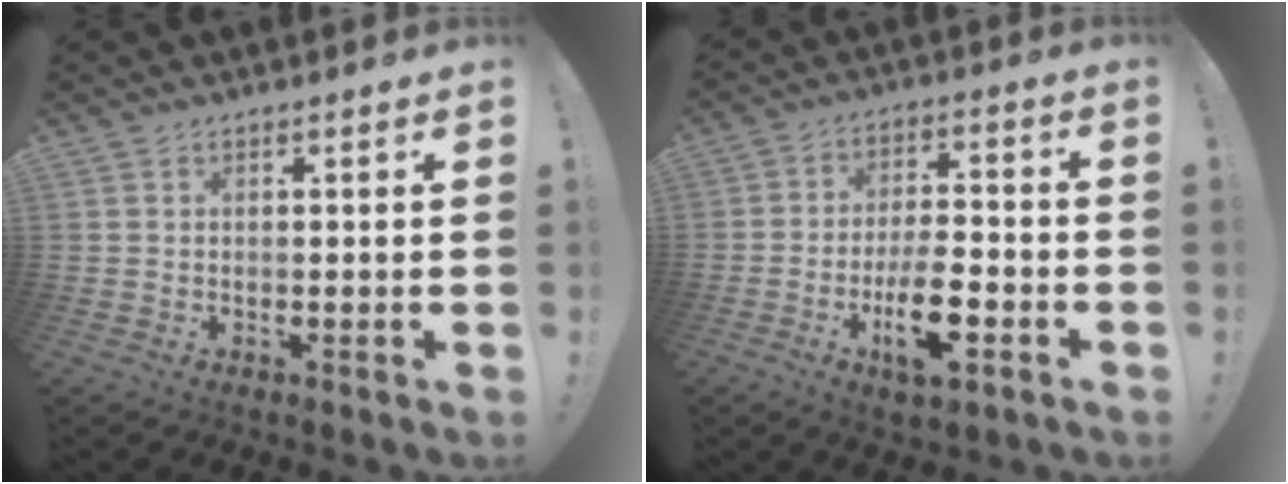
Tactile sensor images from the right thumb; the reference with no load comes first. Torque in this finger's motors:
{"motor_torque": [2.79, 0.37, -0.59, -2.18, -0.03]}